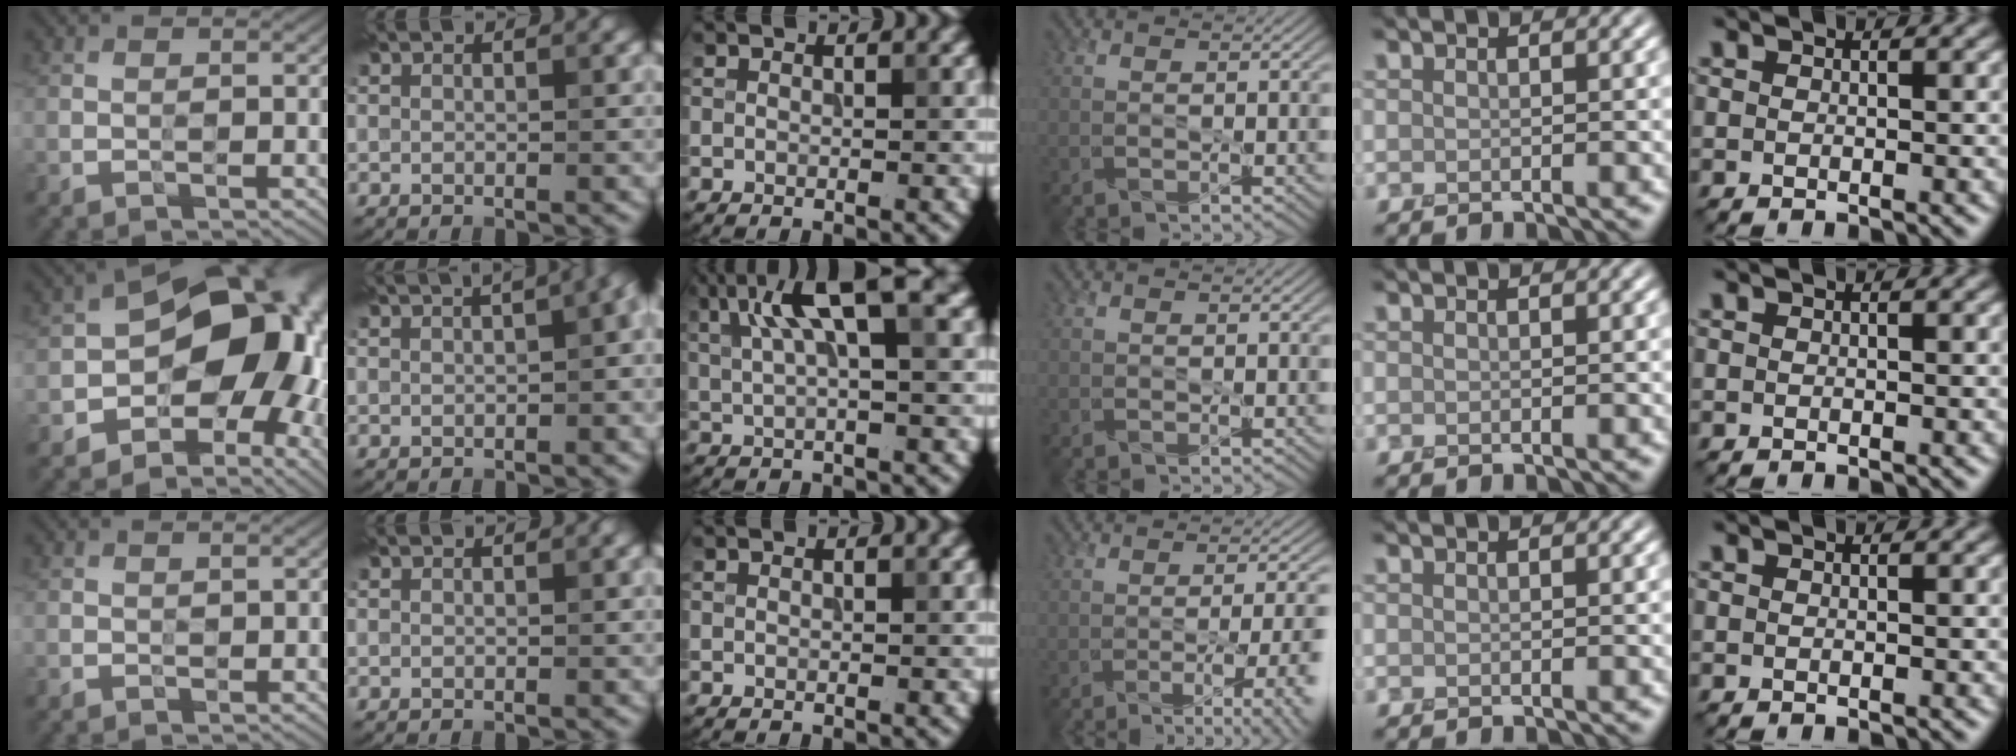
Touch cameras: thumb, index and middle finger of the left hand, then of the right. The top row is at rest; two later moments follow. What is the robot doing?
{"motion": "peel", "object": "velcro strap"}